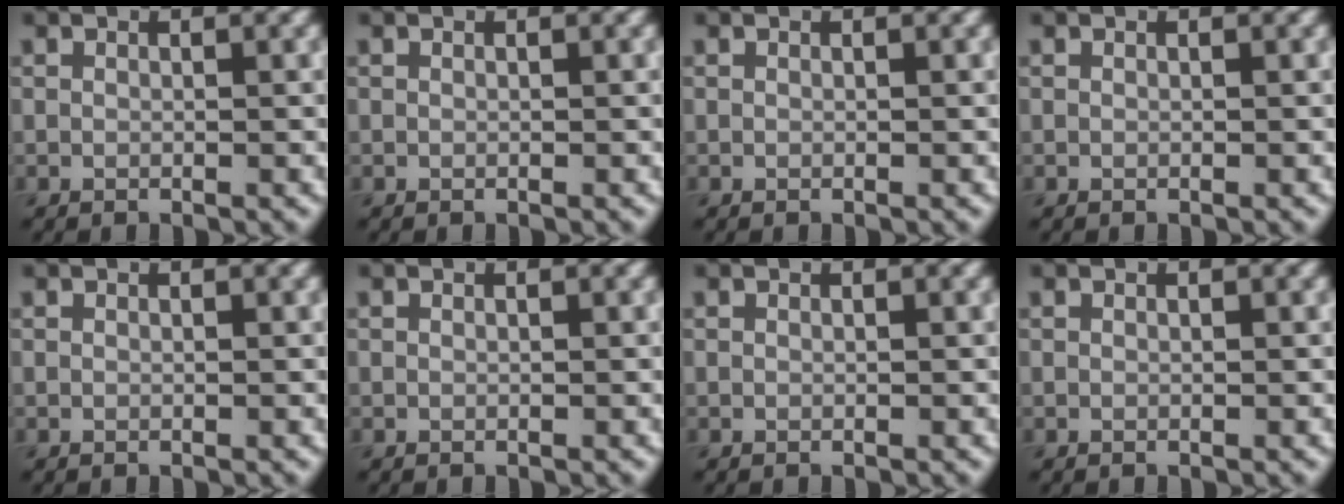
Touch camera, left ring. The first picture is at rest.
{"total": 0.0}
{"total": 0.0}
{"total": 0.0}
{"total": 0.0}
{"total": 0.0}
{"total": 0.0}
{"total": 0.0}